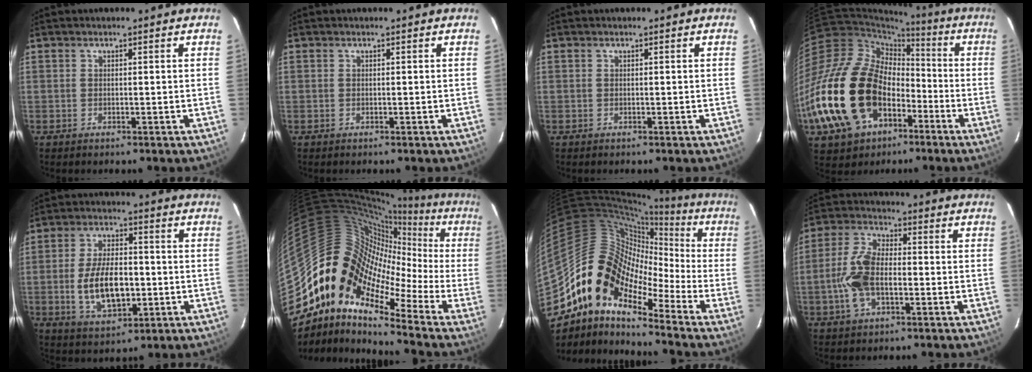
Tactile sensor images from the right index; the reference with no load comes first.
{"total": 0.0}
{"total": 0.0}
{"total": 27.5, "force": [-9.7, 18.7, 17.7], "torque": [-0.397, -0.007, -0.159]}
{"total": 11.8, "force": [-1.9, 5.9, 10.0], "torque": [-0.197, -0.002, -0.024]}
{"total": 12.2, "force": [-3.1, 8.5, 8.1], "torque": [-0.112, 0.010, -0.090]}
{"total": 15.9, "force": [-8.4, 9.5, 9.7], "torque": [-0.162, 0.010, -0.183]}
{"total": 10.2, "force": [-2.3, 5.3, 8.4], "torque": [-0.182, 0.010, -0.046]}